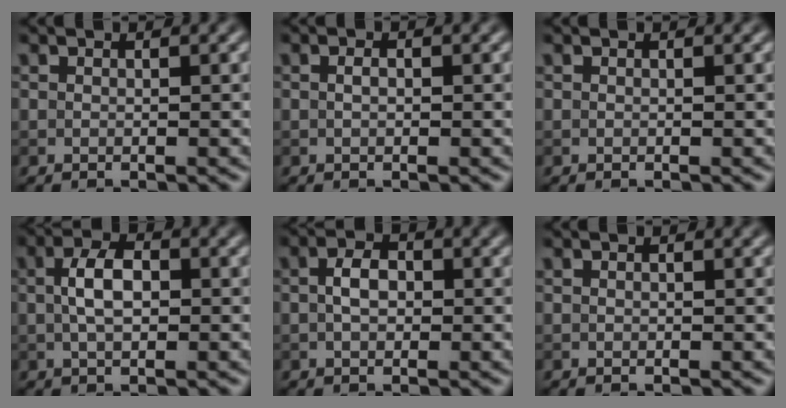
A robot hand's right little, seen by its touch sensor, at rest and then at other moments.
{"total": 0.9, "force": [0.1, 0.5, 0.7], "torque": [-0.010, -0.005, 0.002]}
{"total": 0.0}
{"total": 3.3, "force": [0.2, 1.7, 2.9], "torque": [-0.058, 0.004, 0.000]}
{"total": 2.4, "force": [0.0, 1.5, 1.8], "torque": [-0.037, 0.005, -0.004]}
{"total": 0.0}